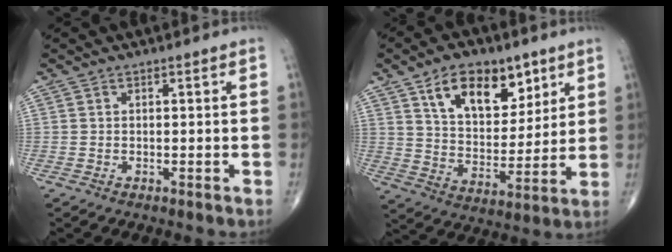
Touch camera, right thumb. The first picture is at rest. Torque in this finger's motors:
{"motor_torque": [-0.47, 1.92, 0.07, 0.01, 0.11]}